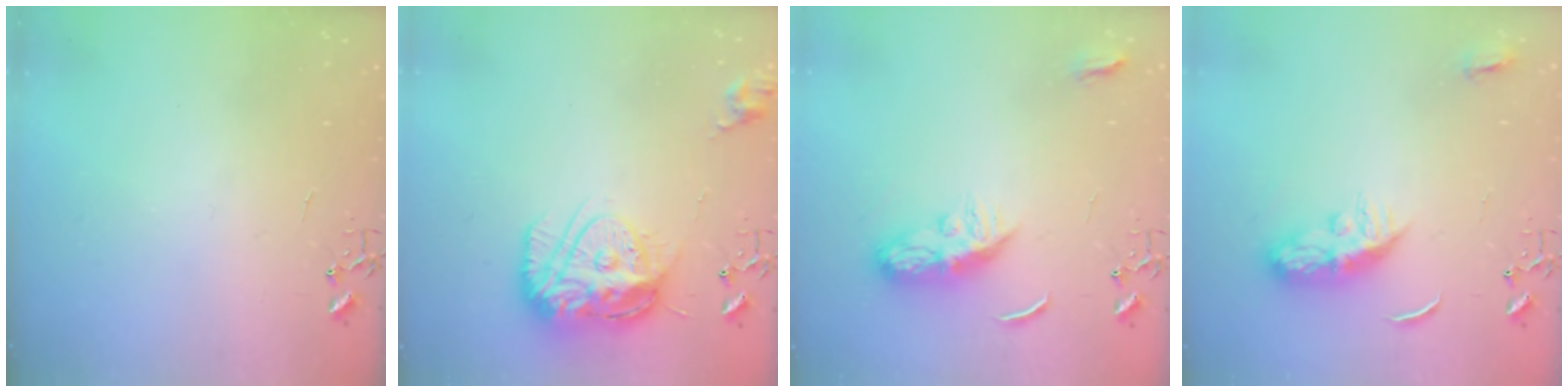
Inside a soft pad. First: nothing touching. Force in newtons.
{"total": 15.2, "press": 15.1, "slide": 1.5}
{"total": 8.7, "press": 8.7, "slide": 0.4}
{"total": 9.3, "press": 9.3, "slide": 0.1}